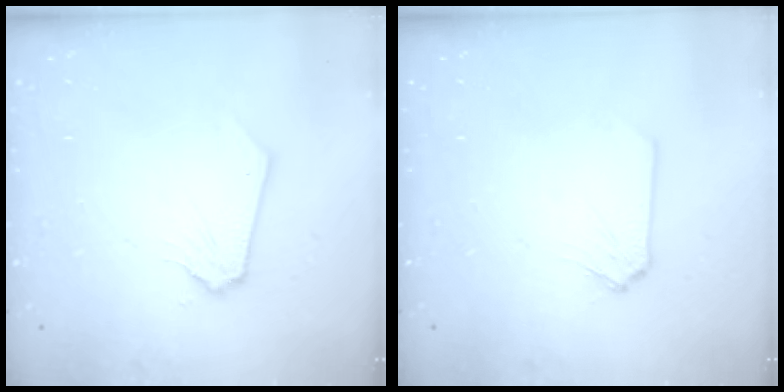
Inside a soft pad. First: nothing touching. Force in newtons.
{"total": 0.7, "press": 0.7, "slide": 0.1}